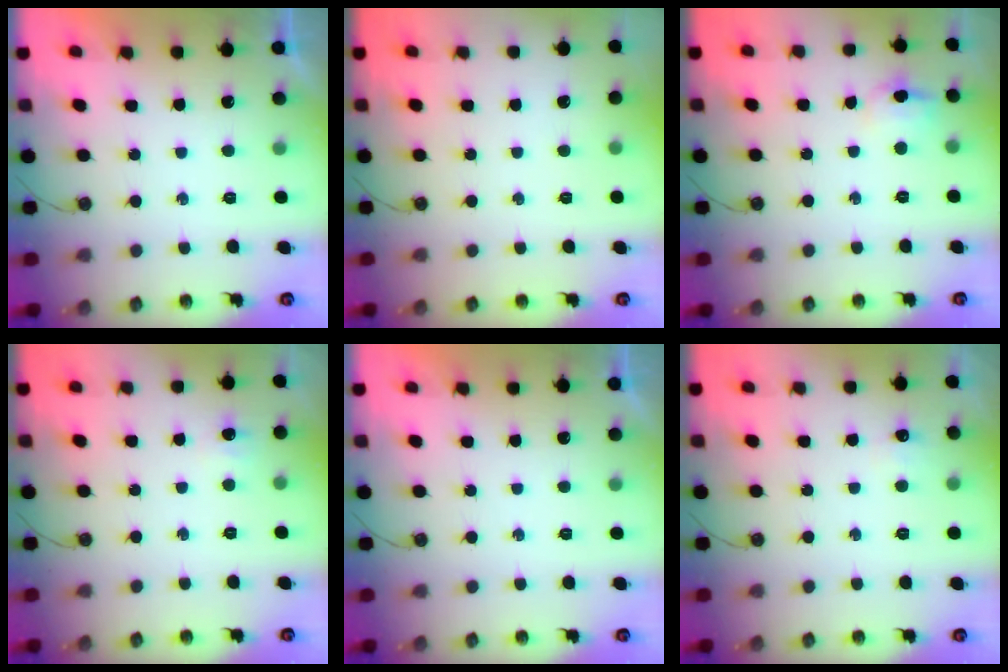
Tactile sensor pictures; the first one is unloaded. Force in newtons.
{"total": 0.0}
{"total": 6.7, "press": 6.6, "slide": 1.2}
{"total": 3.5, "press": 3.4, "slide": 0.8}
{"total": 0.0}
{"total": 4.7, "press": 4.6, "slide": 0.6}